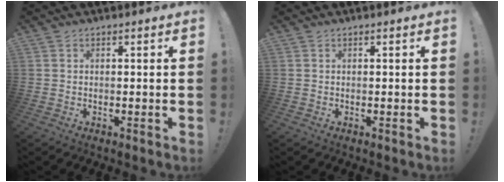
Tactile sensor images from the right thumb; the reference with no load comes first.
{"total": 0.0}